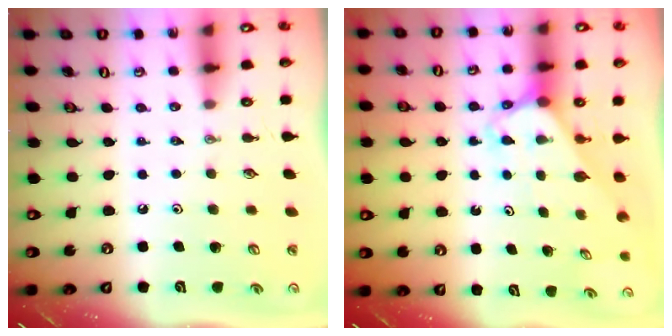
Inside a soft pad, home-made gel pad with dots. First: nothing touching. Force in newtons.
{"total": 2.7, "press": 2.7, "slide": 0.2}